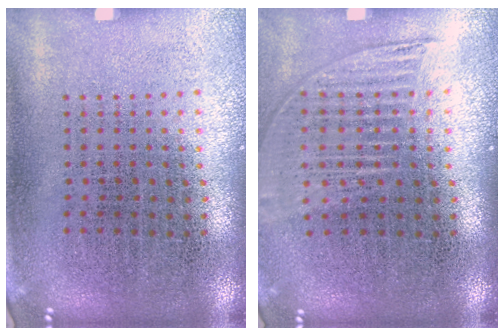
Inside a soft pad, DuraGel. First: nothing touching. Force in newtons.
{"total": 1.3, "press": 1.2, "slide": 0.6}